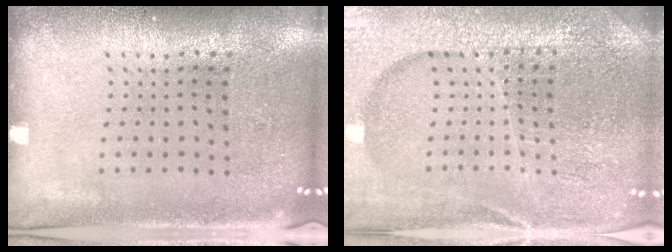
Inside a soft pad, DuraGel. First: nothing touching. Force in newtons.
{"total": 5.2, "press": 4.8, "slide": 2.2}